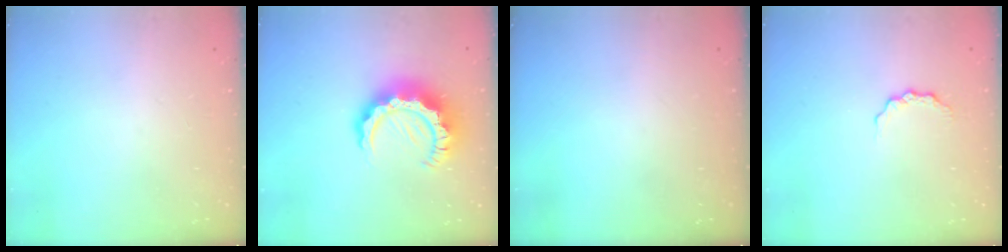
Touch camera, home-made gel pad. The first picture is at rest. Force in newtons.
{"total": 12.4, "press": 12.3, "slide": 1.3}
{"total": 0.0}
{"total": 4.8, "press": 4.8, "slide": 0.6}